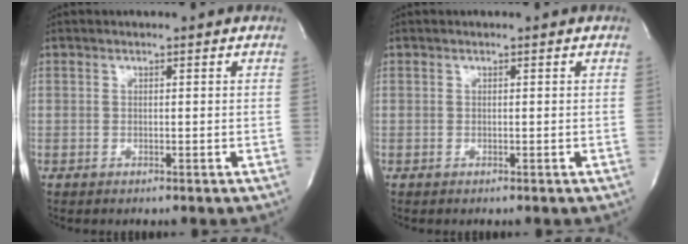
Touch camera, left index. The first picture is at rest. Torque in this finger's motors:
{"motor_torque": [0.00, 0.00, 0.00, 0.00]}